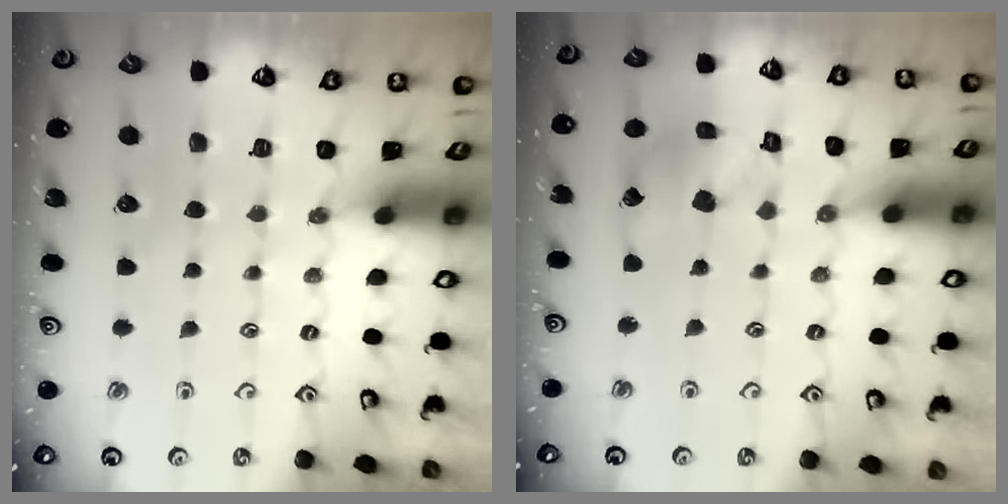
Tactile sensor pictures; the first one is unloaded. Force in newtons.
{"total": 10.5, "press": 10.4, "slide": 1.4}